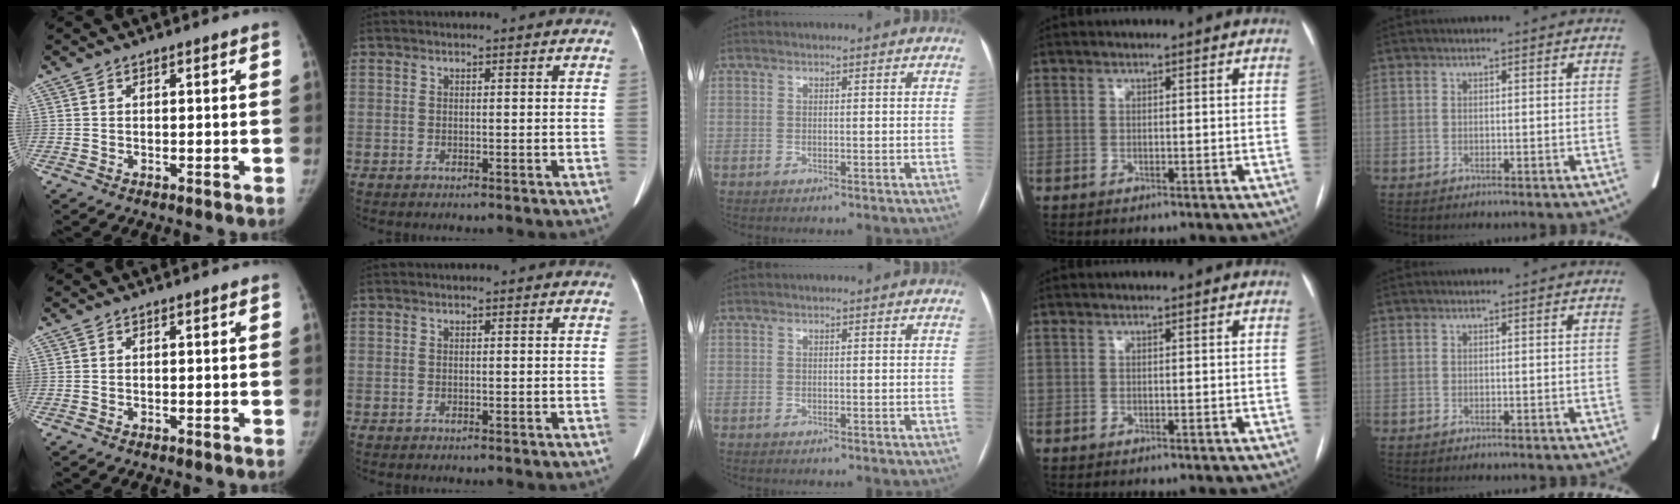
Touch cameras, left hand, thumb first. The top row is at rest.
{}